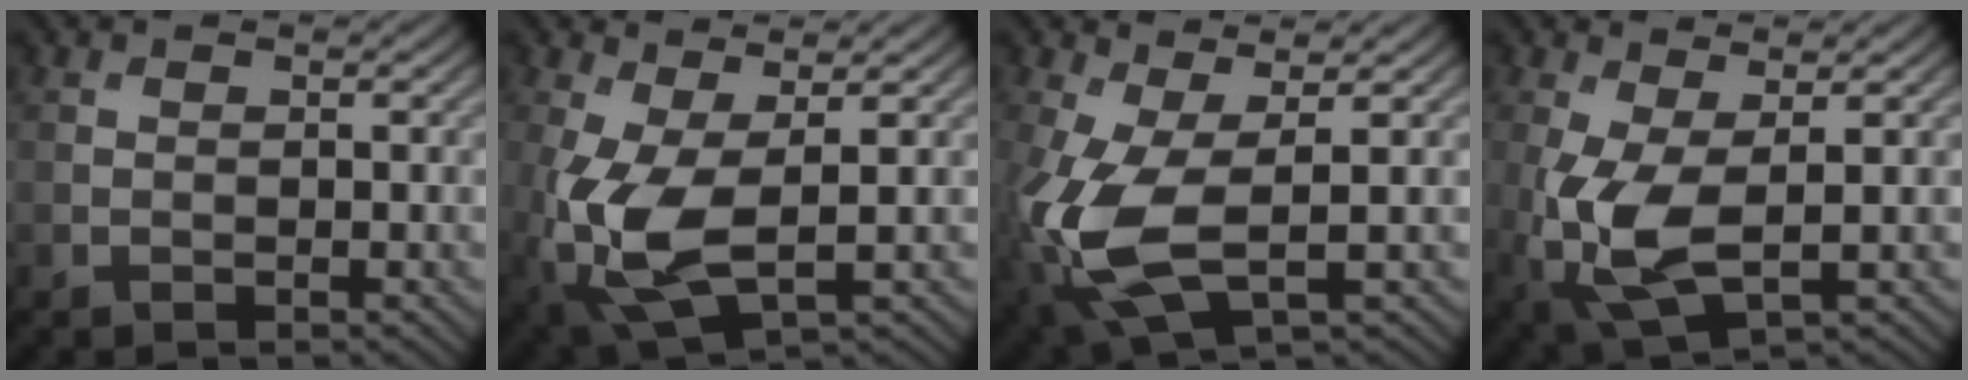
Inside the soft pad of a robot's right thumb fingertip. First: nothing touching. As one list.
[{"total": 8.1, "force": [-1.0, 3.7, 7.2], "torque": [-0.184, -0.009, -0.017]}, {"total": 9.1, "force": [-1.3, 3.9, 8.1], "torque": [-0.213, -0.011, -0.026]}, {"total": 7.5, "force": [-0.6, 3.2, 6.7], "torque": [-0.171, -0.009, -0.010]}]